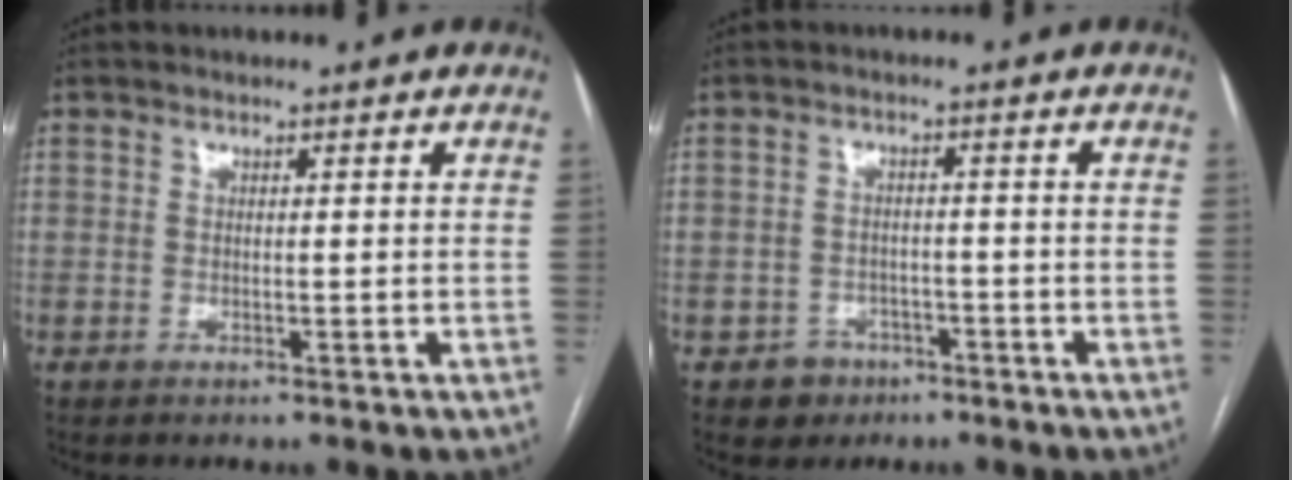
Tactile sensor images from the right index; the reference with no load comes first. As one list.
[{"total": 3.9, "force": [-2.2, 3.2, 0.3], "torque": [0.003, 0.014, -0.027]}]